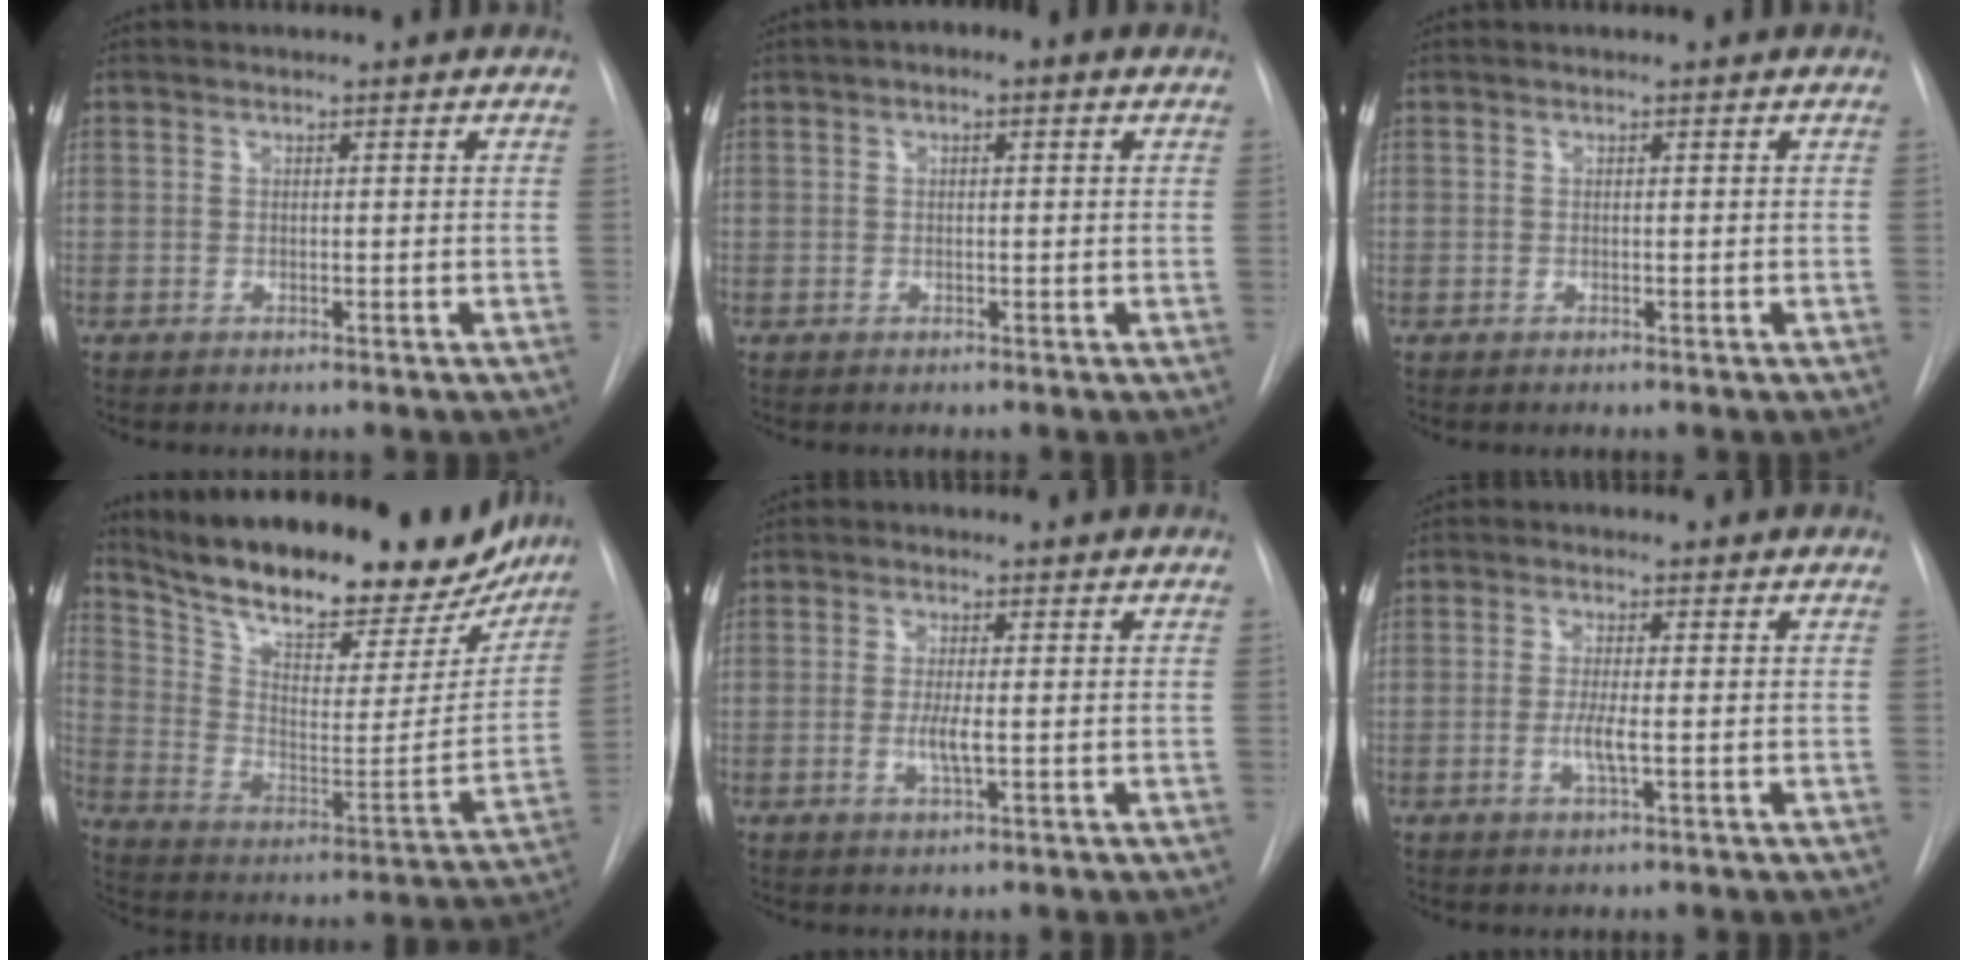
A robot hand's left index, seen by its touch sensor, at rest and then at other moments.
{"total": 2.5, "force": [1.0, 1.0, 2.1], "torque": [-0.032, 0.014, 0.011]}
{"total": 0.0}
{"total": 28.0, "force": [23.7, 8.3, 12.4], "torque": [-0.204, -0.025, 0.335]}
{"total": 2.9, "force": [-0.4, 0.3, 2.9], "torque": [-0.059, -0.006, -0.007]}
{"total": 3.1, "force": [-0.7, 0.2, 3.0], "torque": [-0.063, -0.006, -0.013]}